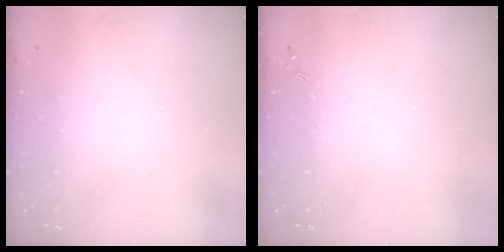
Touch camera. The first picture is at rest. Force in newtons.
{"total": 0.0}